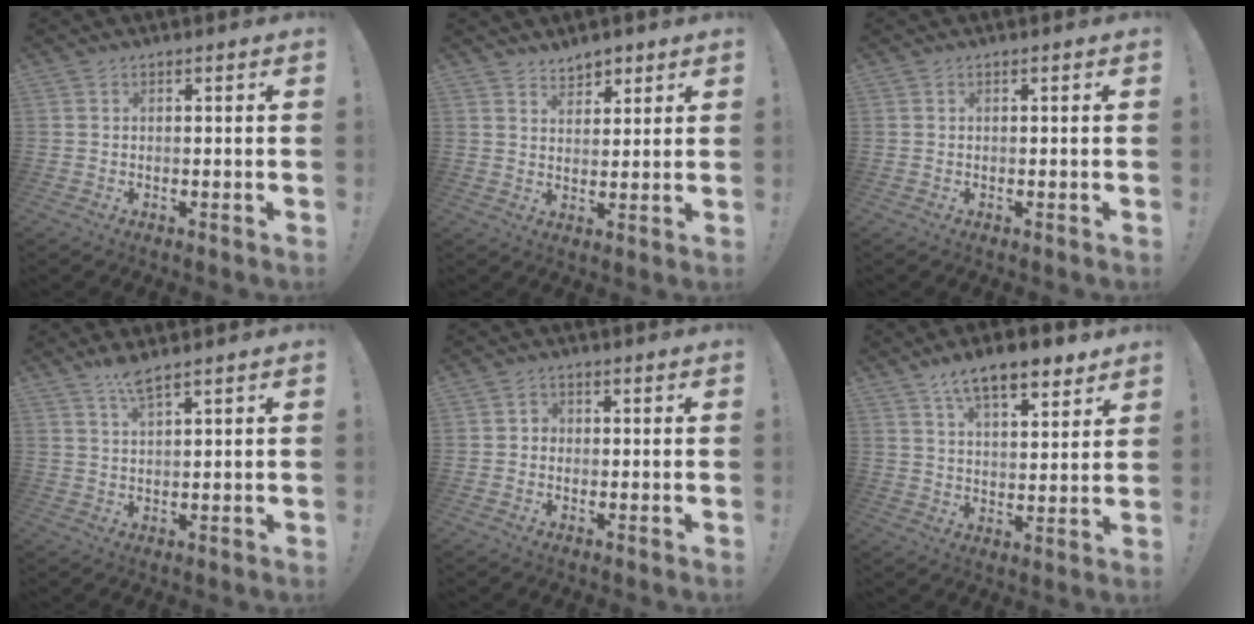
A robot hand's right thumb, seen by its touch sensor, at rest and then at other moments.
{"total": 4.9, "force": [4.1, 2.6, 0.6], "torque": [0.003, -0.031, 0.076]}
{"total": 0.0}
{"total": 4.8, "force": [3.8, 0.3, 2.9], "torque": [-0.048, -0.019, 0.063]}
{"total": 2.0, "force": [-0.8, 1.7, 0.7], "torque": [-0.013, 0.009, -0.015]}
{"total": 11.3, "force": [7.9, 4.1, 7.0], "torque": [-0.104, -0.042, 0.136]}